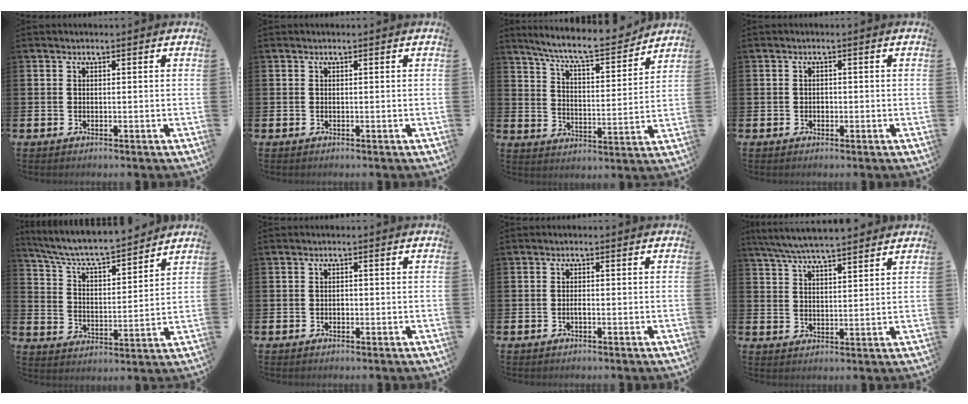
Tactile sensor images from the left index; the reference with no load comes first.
{"total": 0.0}
{"total": 8.8, "force": [8.1, 1.1, 3.2], "torque": [-0.088, -0.053, 0.140]}
{"total": 0.8, "force": [-0.2, 0.7, 0.2], "torque": [0.000, 0.003, -0.007]}
{"total": 7.2, "force": [6.7, 0.9, 2.3], "torque": [-0.080, -0.051, 0.115]}
{"total": 0.7, "force": [-0.2, 0.6, 0.3], "torque": [-0.001, 0.002, -0.006]}
{"total": 0.7, "force": [-0.3, 0.2, 0.6], "torque": [-0.007, -0.004, -0.007]}
{"total": 6.1, "force": [5.8, 0.6, 1.8], "torque": [-0.056, -0.021, 0.107]}